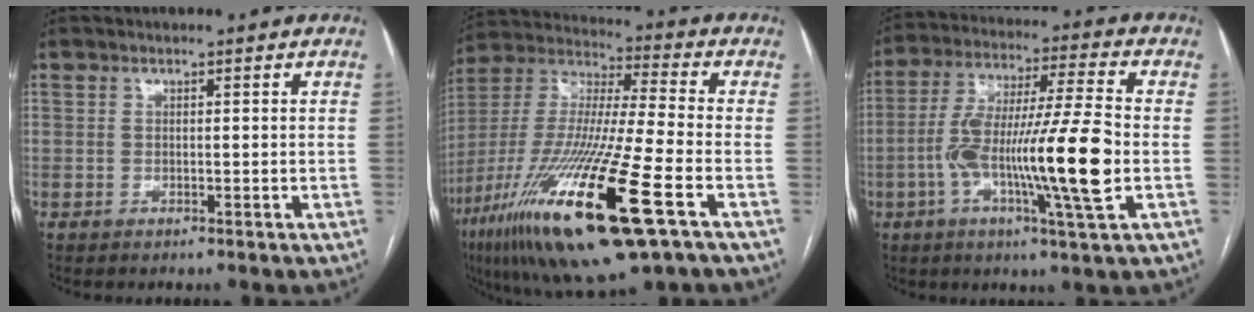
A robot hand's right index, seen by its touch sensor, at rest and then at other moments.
{"total": 26.8, "force": [-12.1, 3.1, 23.7], "torque": [-0.485, -0.061, -0.214]}
{"total": 16.9, "force": [-3.6, 0.2, 16.5], "torque": [-0.303, -0.001, -0.069]}